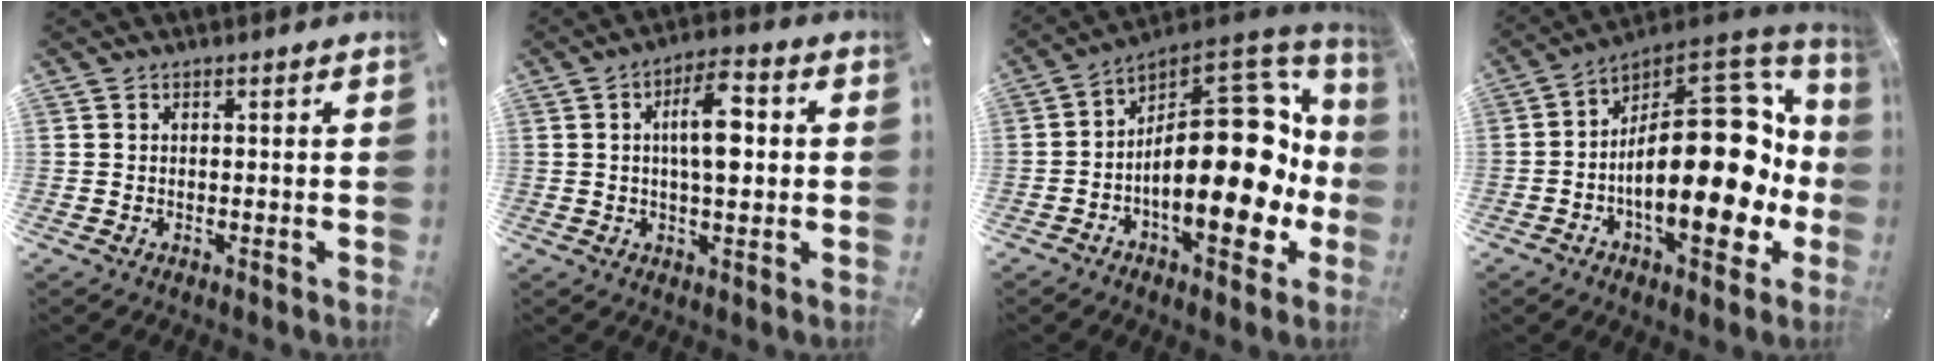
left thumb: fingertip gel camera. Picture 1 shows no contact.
{"total": 10.1, "force": [1.3, 4.3, 9.1], "torque": [-0.145, 0.001, 0.016]}
{"total": 27.9, "force": [-1.5, 13.9, 24.1], "torque": [-0.375, -0.019, -0.017]}
{"total": 29.8, "force": [-2.0, 14.7, 25.8], "torque": [-0.406, -0.028, -0.025]}